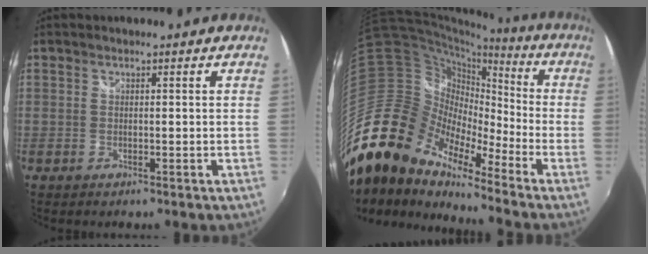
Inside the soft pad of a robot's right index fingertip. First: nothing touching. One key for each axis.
{"total": 23.8, "fx": -17.9, "fy": 10.7, "fz": 11.6, "tx": -0.231, "ty": -0.021, "tz": -0.356}